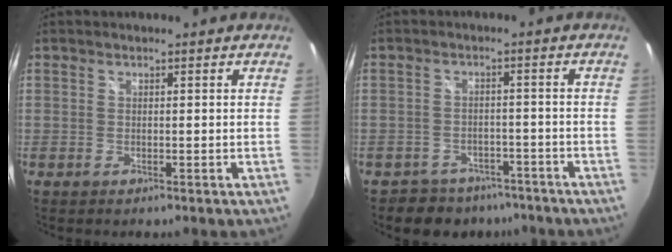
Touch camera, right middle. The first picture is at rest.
{"total": 8.0, "force": [-6.4, 4.7, 1.0], "torque": [-0.028, 0.017, -0.086]}